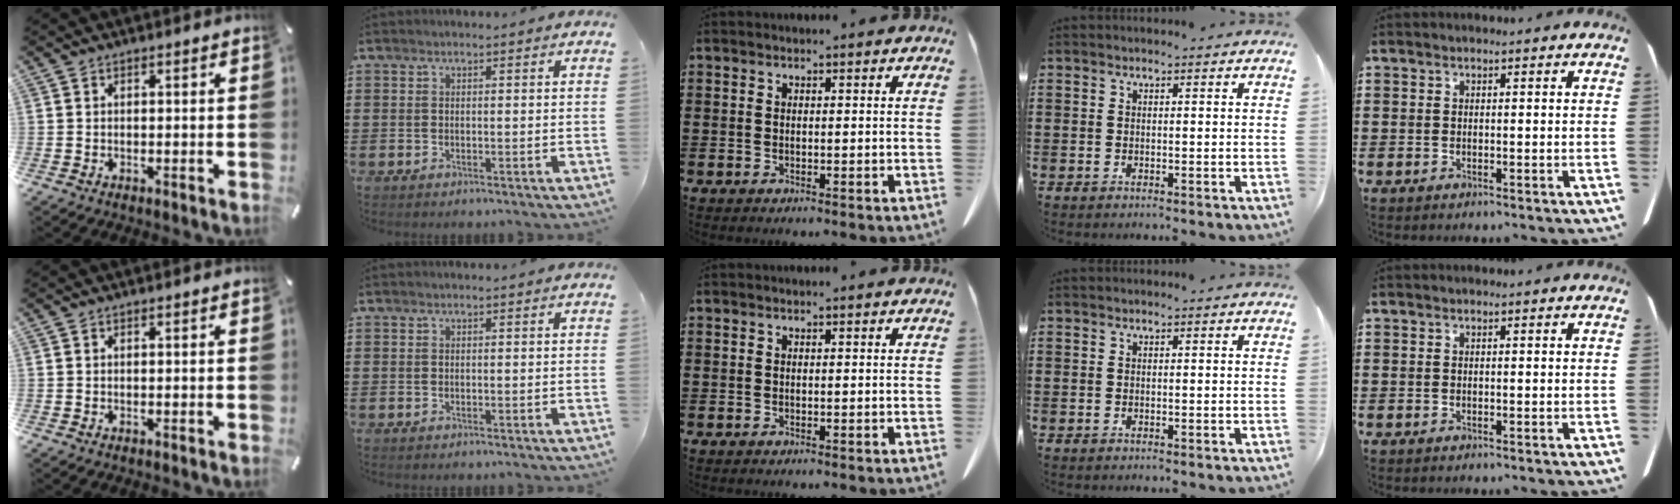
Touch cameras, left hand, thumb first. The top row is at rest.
{}